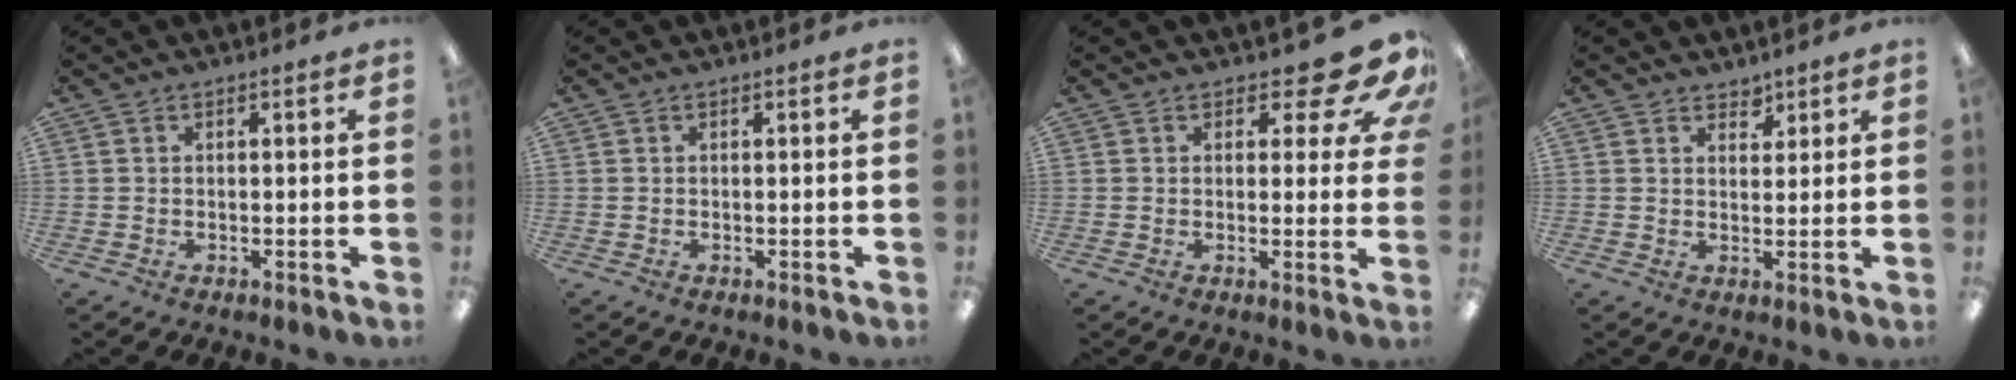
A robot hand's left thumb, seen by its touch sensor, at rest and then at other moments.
{"total": 0.0}
{"total": 10.5, "force": [6.7, 4.3, 6.9], "torque": [-0.078, -0.046, 0.117]}
{"total": 3.0, "force": [2.6, 1.6, 0.3], "torque": [0.012, -0.018, 0.044]}